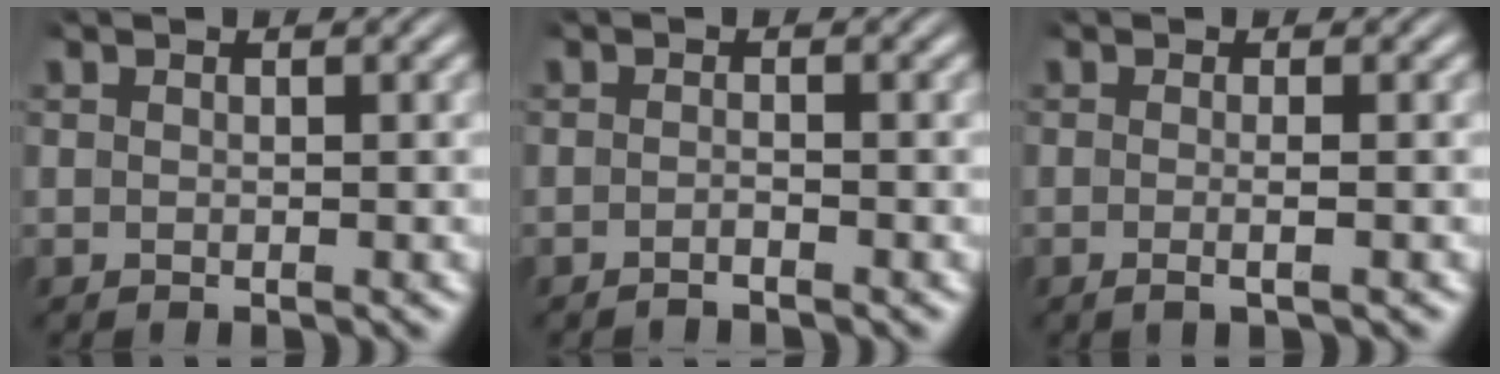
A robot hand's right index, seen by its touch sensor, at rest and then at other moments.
{"total": 1.3, "force": [-1.2, -0.1, 0.3], "torque": [-0.010, -0.002, -0.023]}
{"total": 1.4, "force": [-0.8, -0.2, 1.1], "torque": [-0.027, -0.005, -0.012]}